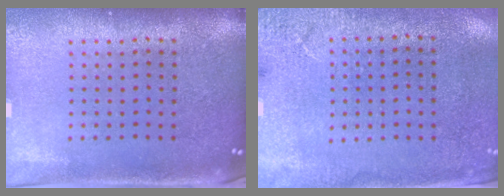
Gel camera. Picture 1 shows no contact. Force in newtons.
{"total": 2.7, "press": 2.2, "slide": 1.5}